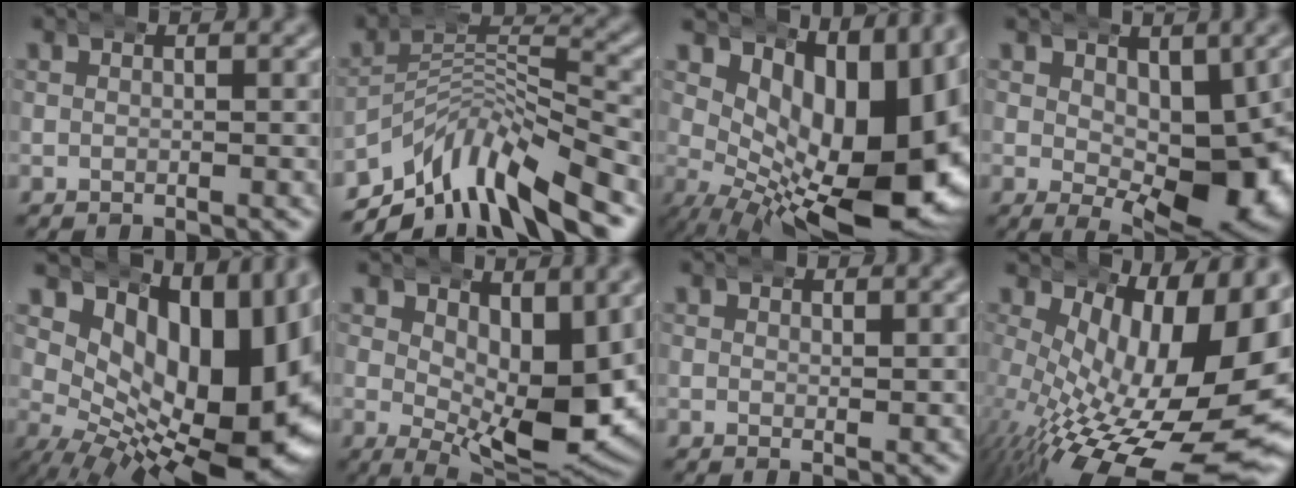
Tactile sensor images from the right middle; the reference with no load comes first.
{"total": 9.6, "force": [-5.0, 5.5, 6.1], "torque": [-0.068, 0.007, -0.097]}
{"total": 16.7, "force": [1.5, 8.6, 14.2], "torque": [-0.199, -0.020, 0.038]}
{"total": 7.9, "force": [0.5, 3.8, 7.0], "torque": [-0.086, -0.030, 0.024]}
{"total": 18.0, "force": [2.6, 9.7, 15.0], "torque": [-0.205, -0.007, 0.050]}
{"total": 8.5, "force": [1.8, 3.1, 7.7], "torque": [-0.104, -0.028, 0.038]}
{"total": 1.1, "force": [1.1, 0.1, 0.0], "torque": [0.010, 0.002, 0.019]}
{"total": 14.6, "force": [-1.6, 7.3, 12.6], "torque": [-0.188, -0.031, -0.001]}